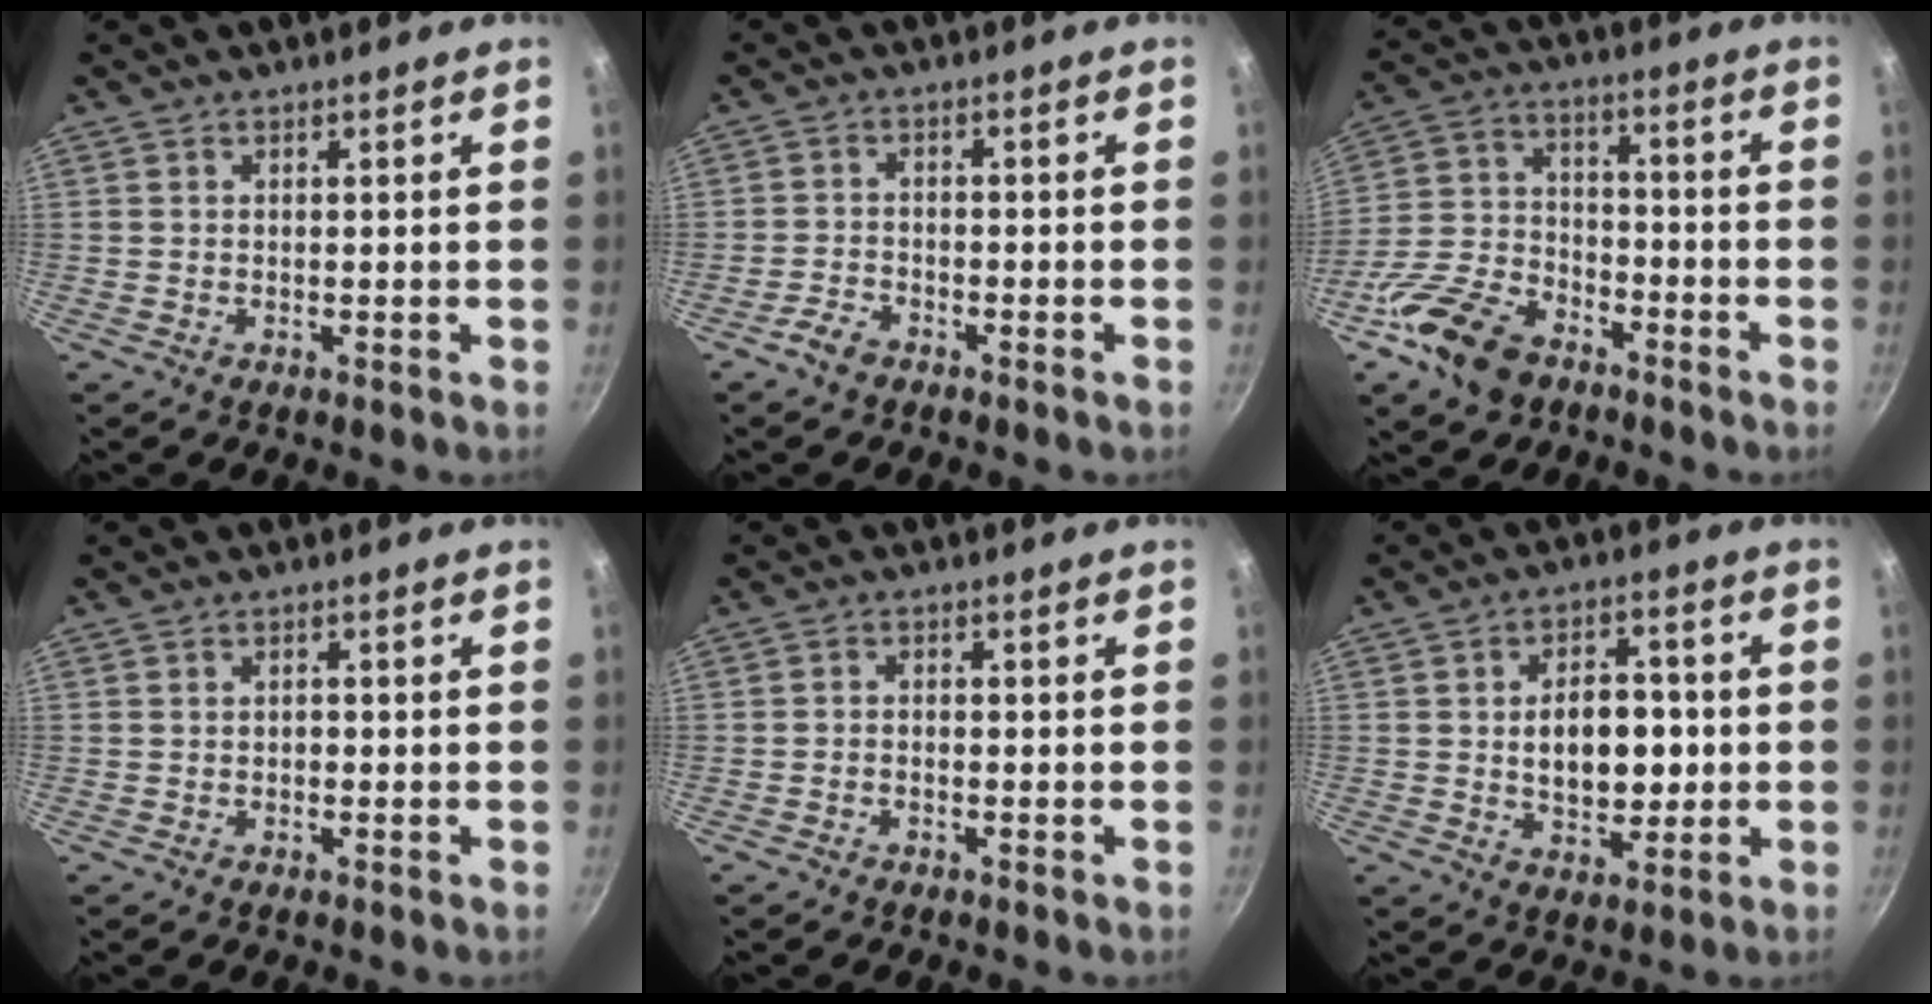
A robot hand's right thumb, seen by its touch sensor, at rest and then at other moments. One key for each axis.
{"total": 3.2, "fx": -2.6, "fy": 1.3, "fz": 1.5, "tx": -0.034, "ty": 0.022, "tz": -0.052}
{"total": 14.6, "fx": -8.8, "fy": 8.7, "fz": 7.8, "tx": -0.143, "ty": 0.052, "tz": -0.172}
{"total": 1.0, "fx": -0.2, "fy": 0.7, "fz": 0.7, "tx": -0.009, "ty": 0.005, "tz": -0.004}
{"total": 1.3, "fx": -1.0, "fy": 0.6, "fz": 0.6, "tx": -0.013, "ty": 0.010, "tz": -0.021}
{"total": 11.1, "fx": 0.0, "fy": 7.1, "fz": 8.5, "tx": -0.097, "ty": 0.008, "tz": 0.002}